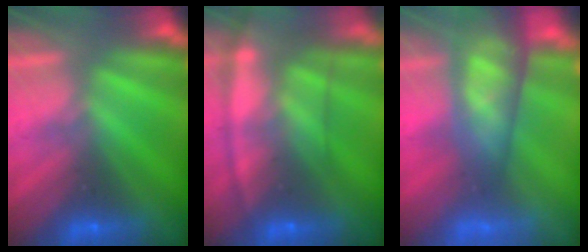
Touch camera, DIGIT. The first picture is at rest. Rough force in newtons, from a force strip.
{"total": 7.0}
{"total": 10.9}